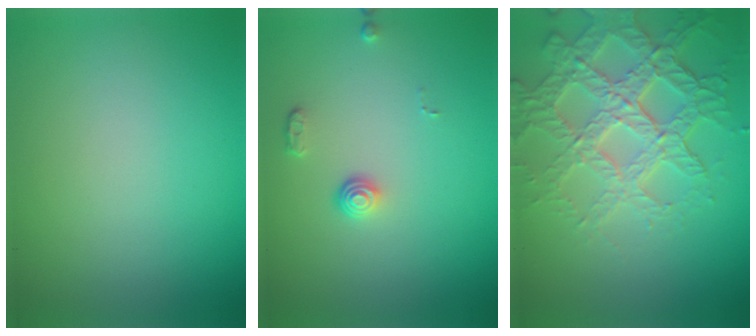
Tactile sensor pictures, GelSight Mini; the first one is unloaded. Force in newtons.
{"total": 1.3, "press": 1.0, "slide": 0.9}
{"total": 7.4, "press": 5.3, "slide": 5.2}